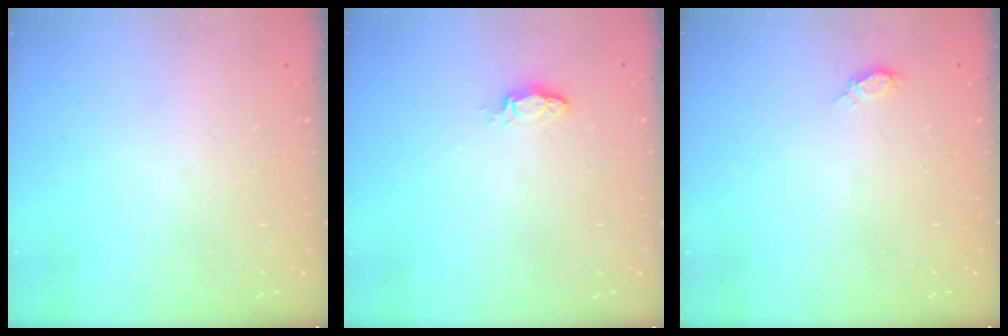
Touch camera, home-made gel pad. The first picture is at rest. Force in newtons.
{"total": 2.8, "press": 2.8, "slide": 0.4}
{"total": 9.3, "press": 4.9, "slide": 8.0}